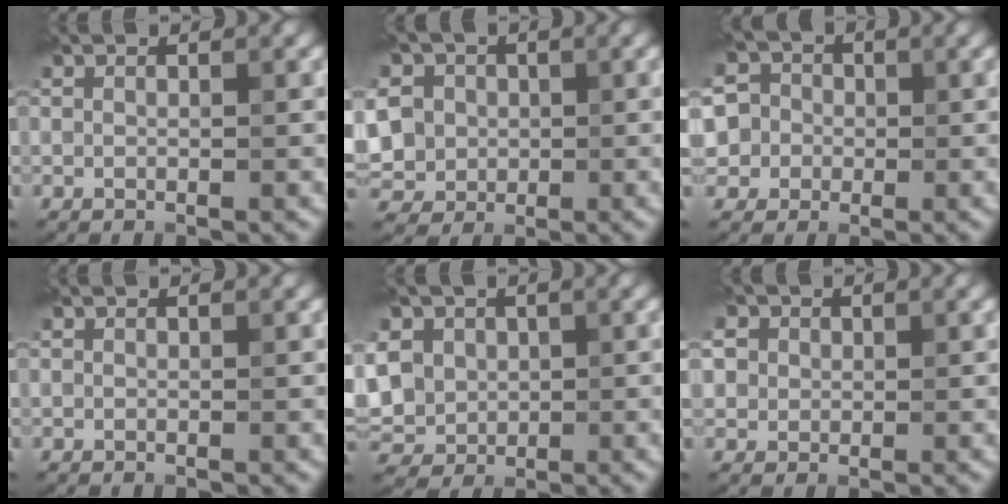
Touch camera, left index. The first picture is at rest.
{"total": 10.2, "force": [1.6, 8.8, 4.9], "torque": [-0.114, 0.021, 0.005]}
{"total": 7.2, "force": [0.4, 6.7, 2.5], "torque": [-0.055, 0.038, -0.028]}
{"total": 0.0}
{"total": 7.2, "force": [1.1, 6.0, 3.8], "torque": [-0.092, 0.023, 0.003]}
{"total": 11.0, "force": [4.5, 8.7, 5.1], "torque": [-0.109, 0.040, 0.037]}